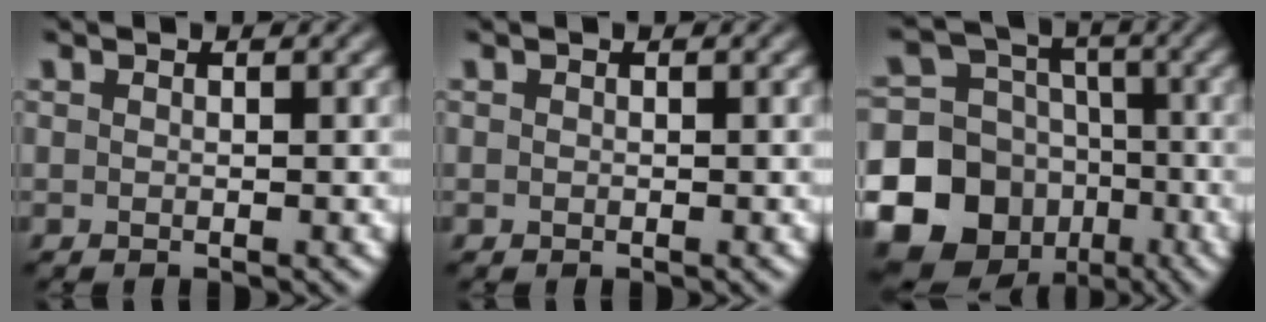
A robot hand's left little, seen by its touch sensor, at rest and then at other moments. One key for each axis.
{"total": 0.0}
{"total": 20.5, "fx": -7.2, "fy": 18.6, "fz": 5.0, "tx": -0.147, "ty": -0.045, "tz": -0.138}